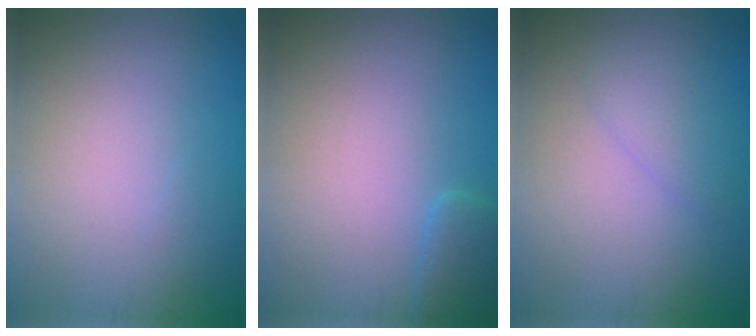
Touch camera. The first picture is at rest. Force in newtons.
{"total": 1.9, "press": 1.9, "slide": 0.3}
{"total": 1.9, "press": 1.9, "slide": 0.1}